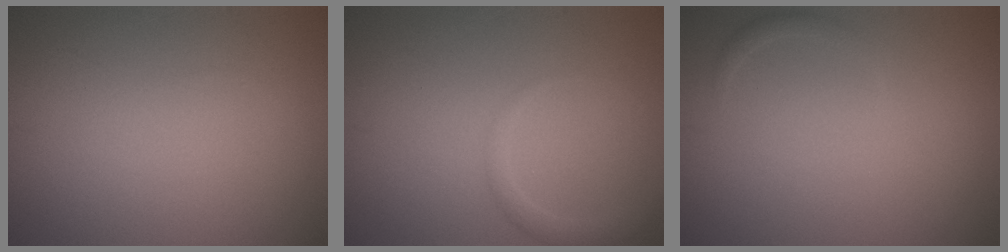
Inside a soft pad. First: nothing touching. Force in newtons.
{"total": 1.5, "press": 1.5, "slide": 0.1}
{"total": 0.6, "press": 0.6, "slide": 0.0}